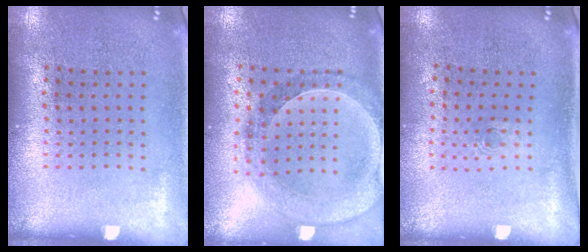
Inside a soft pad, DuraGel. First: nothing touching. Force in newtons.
{"total": 0.8, "press": 0.7, "slide": 0.3}
{"total": 0.6, "press": 0.3, "slide": 0.5}